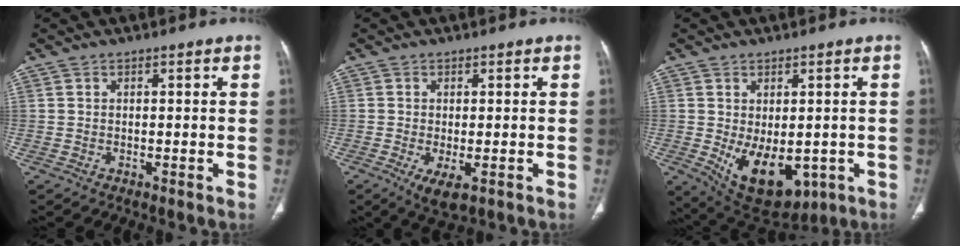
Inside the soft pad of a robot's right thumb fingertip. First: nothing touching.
{"total": 4.6, "force": [-1.8, 1.8, 3.9], "torque": [-0.074, -0.013, -0.023]}
{"total": 12.9, "force": [-3.0, 7.6, 10.0], "torque": [-0.137, -0.010, -0.018]}